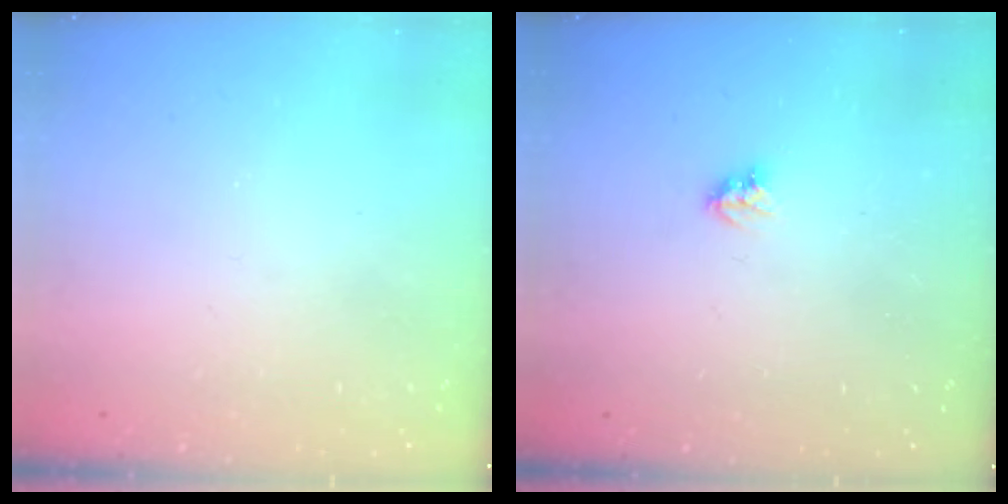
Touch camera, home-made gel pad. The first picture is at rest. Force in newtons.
{"total": 3.5, "press": 3.4, "slide": 0.5}